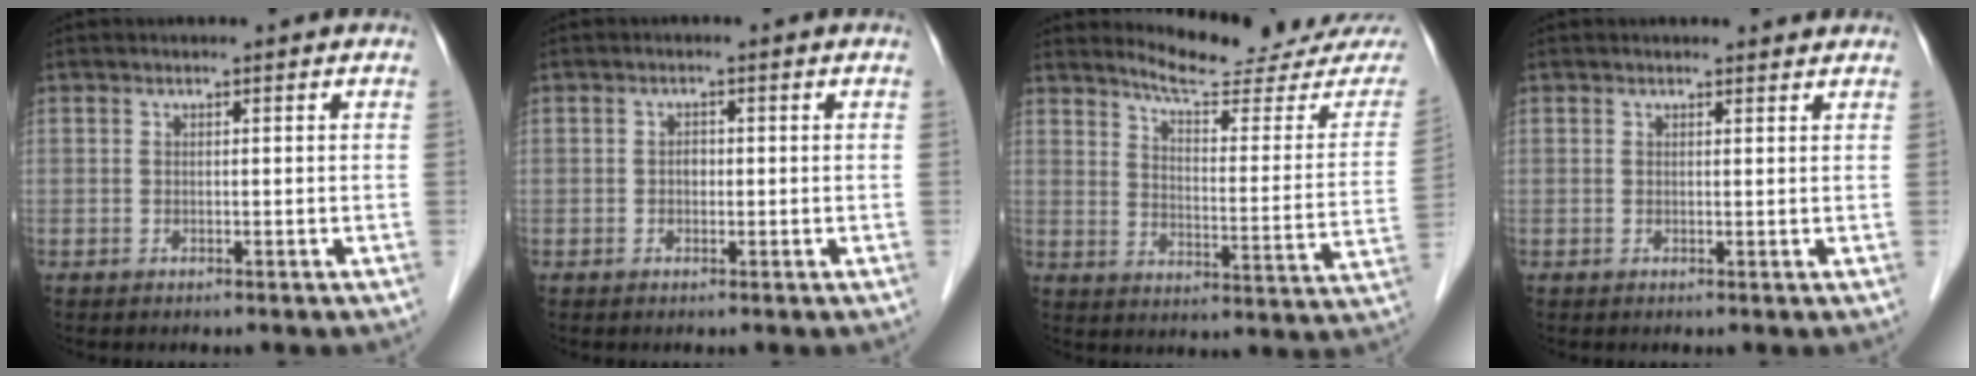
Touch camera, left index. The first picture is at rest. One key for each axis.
{"total": 1.1, "fx": -0.1, "fy": 0.8, "fz": 0.7, "tx": -0.009, "ty": 0.003, "tz": -0.004}
{"total": 17.1, "fx": 16.4, "fy": 0.9, "fz": 4.9, "tx": -0.068, "ty": -0.094, "tz": 0.199}
{"total": 2.0, "fx": 2.0, "fy": 0.4, "fz": 0.1, "tx": -0.009, "ty": -0.001, "tz": 0.020}